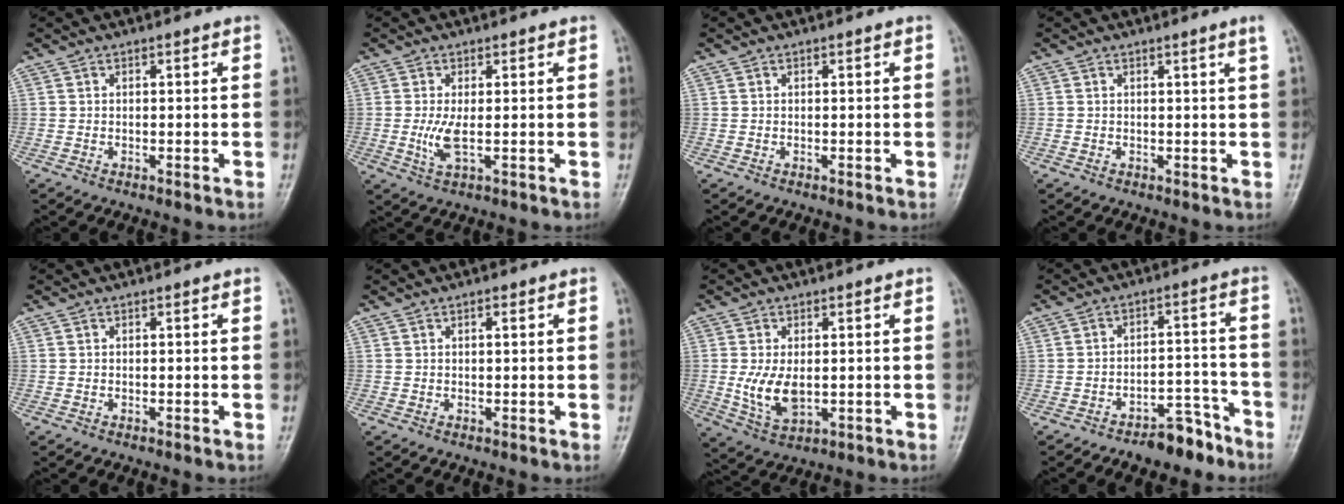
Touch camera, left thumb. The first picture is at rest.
{"total": 3.8, "force": [-0.2, 1.1, 3.6], "torque": [-0.086, -0.012, -0.003]}
{"total": 0.0}
{"total": 1.2, "force": [0.5, -0.5, 1.0], "torque": [-0.018, -0.005, 0.010]}
{"total": 0.0}
{"total": 1.0, "force": [0.5, 0.4, 0.8], "torque": [-0.013, 0.000, 0.007]}
{"total": 7.0, "force": [-0.2, 4.0, 5.8], "torque": [-0.104, -0.017, 0.005]}
{"total": 7.5, "force": [-5.8, 3.4, 3.4], "torque": [-0.027, 0.051, -0.088]}